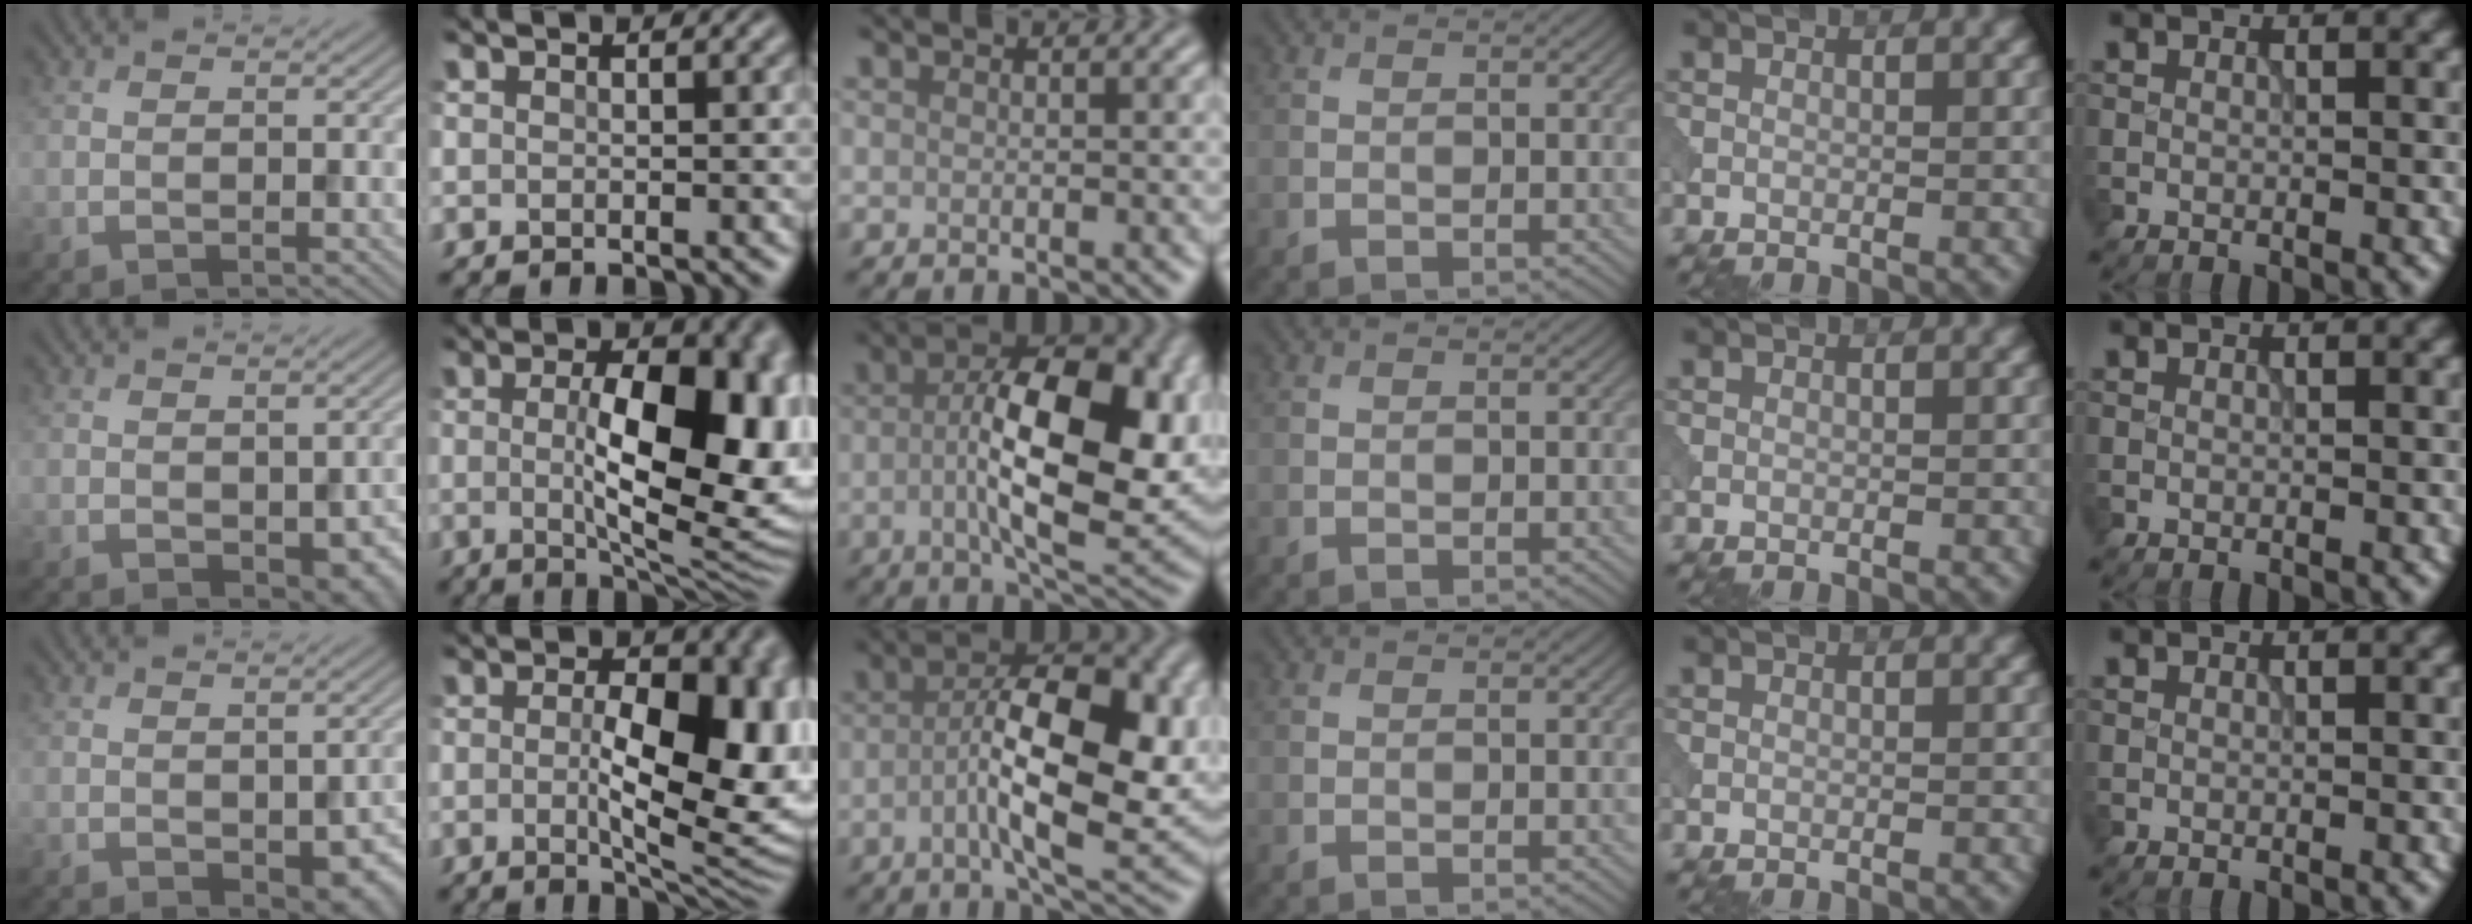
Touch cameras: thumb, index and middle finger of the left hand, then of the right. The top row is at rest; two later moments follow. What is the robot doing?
{"motion": "pour", "object": "beaker"}